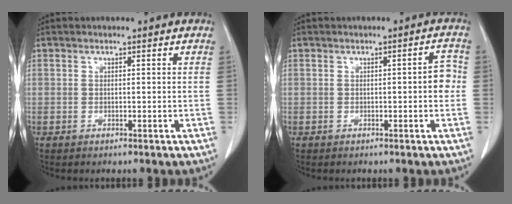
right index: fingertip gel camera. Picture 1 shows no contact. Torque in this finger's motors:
{"motor_torque": [0.59, -0.30, 0.27, 0.05]}